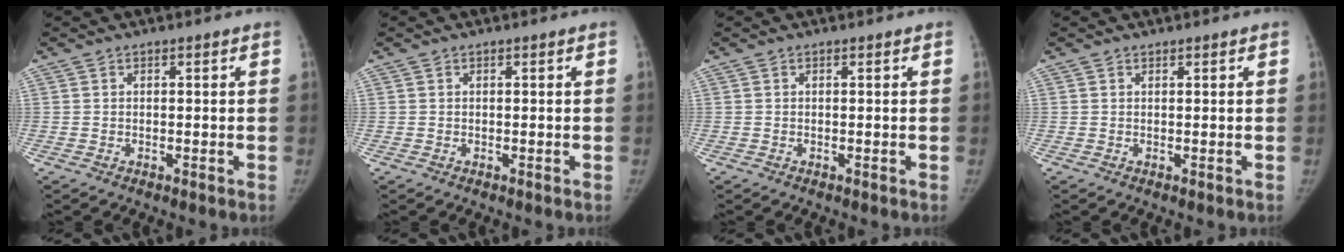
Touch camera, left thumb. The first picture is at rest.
{"total": 0.0}
{"total": 0.0}
{"total": 0.5, "force": [0.5, 0.1, 0.0], "torque": [-0.001, -0.004, 0.008]}